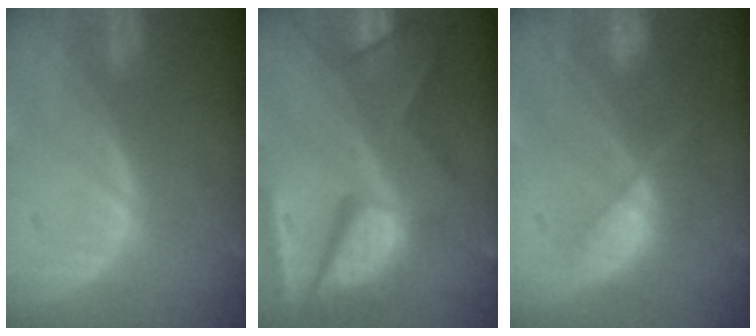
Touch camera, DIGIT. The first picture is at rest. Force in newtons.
{"total": 11.8, "press": 9.8, "slide": 6.6}
{"total": 7.2, "press": 6.6, "slide": 2.9}